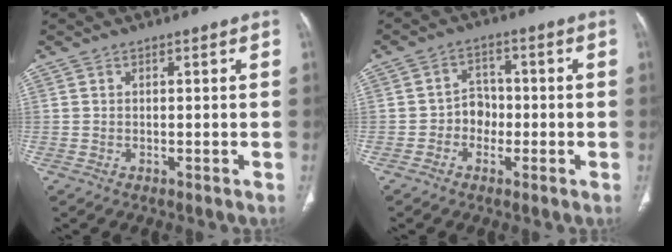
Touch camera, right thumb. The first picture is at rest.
{"total": 4.3, "force": [-1.3, 3.7, 1.8], "torque": [0.001, 0.017, -0.031]}